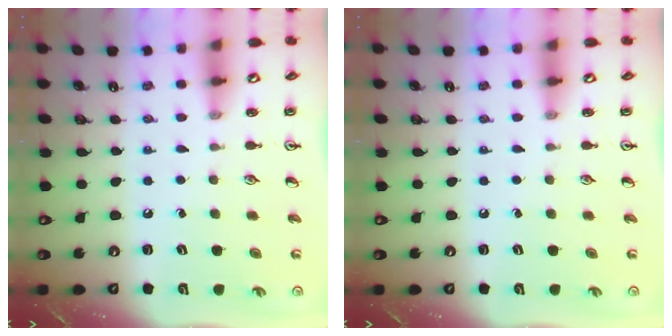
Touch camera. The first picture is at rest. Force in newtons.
{"total": 0.0}